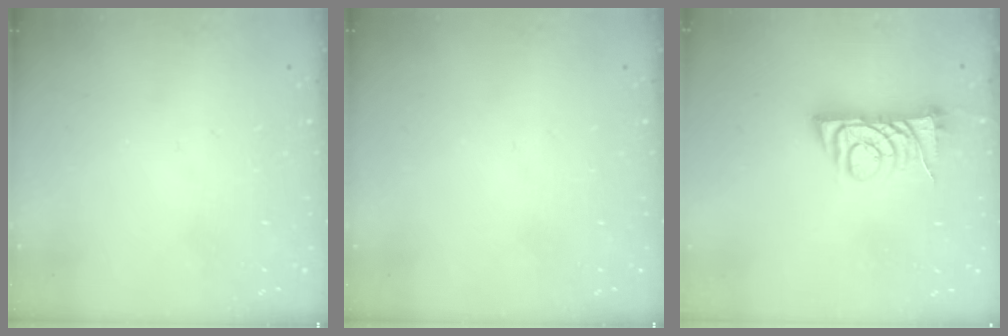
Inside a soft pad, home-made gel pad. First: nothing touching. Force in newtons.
{"total": 0.0}
{"total": 7.6, "press": 7.6, "slide": 0.9}